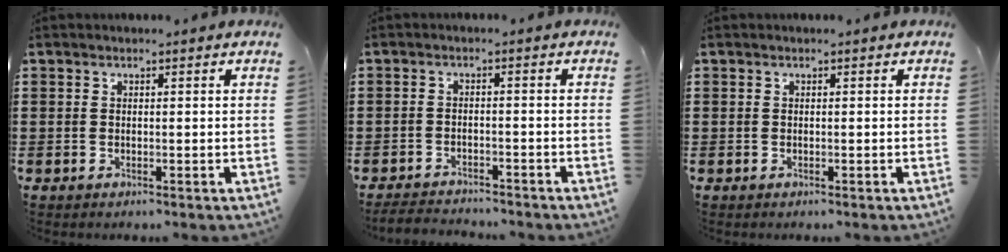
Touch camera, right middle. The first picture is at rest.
{"total": 2.8, "force": [-2.8, 0.2, 0.2], "torque": [-0.010, -0.004, -0.059]}
{"total": 0.0}